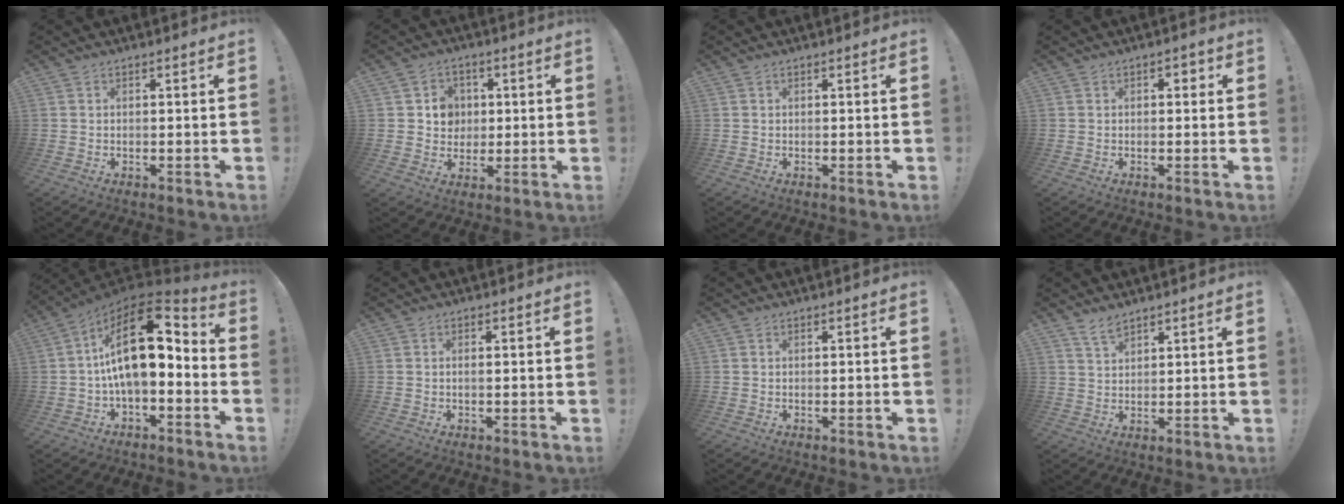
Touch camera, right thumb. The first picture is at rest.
{"total": 7.2, "force": [1.6, 6.7, 1.9], "torque": [-0.025, -0.007, 0.034]}
{"total": 0.0}
{"total": 1.6, "force": [-0.1, 1.2, 1.1], "torque": [-0.012, 0.002, -0.007]}
{"total": 20.1, "force": [3.2, 9.8, 17.2], "torque": [-0.303, -0.011, 0.059]}
{"total": 1.0, "force": [-0.2, 0.2, 1.0], "torque": [-0.016, 0.000, -0.004]}
{"total": 0.0}
{"total": 4.0, "force": [3.4, 1.4, 1.6], "torque": [-0.030, -0.019, 0.062]}